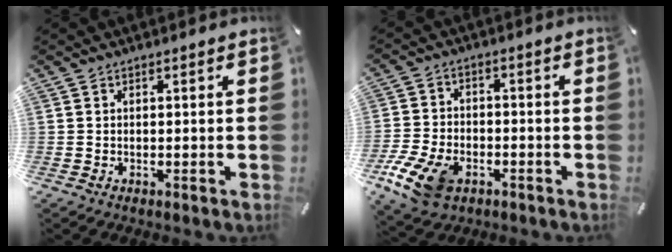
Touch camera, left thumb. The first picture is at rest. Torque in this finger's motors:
{"motor_torque": [0.59, 1.30, 0.50, 0.41, 0.09]}